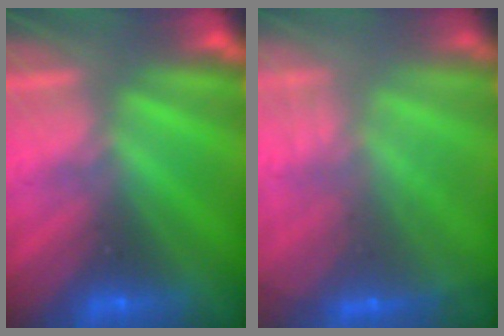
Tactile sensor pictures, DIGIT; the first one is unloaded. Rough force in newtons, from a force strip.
{"total": 7.4}